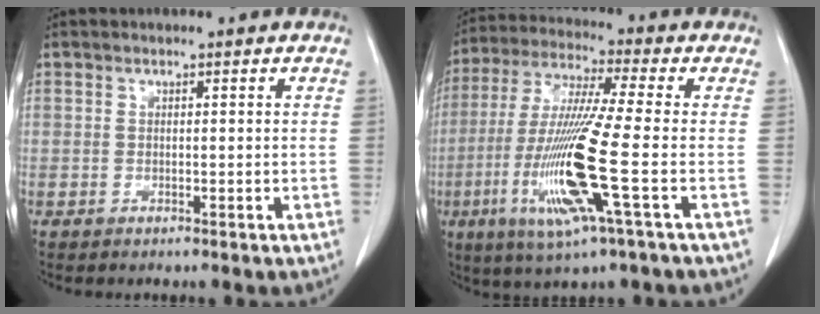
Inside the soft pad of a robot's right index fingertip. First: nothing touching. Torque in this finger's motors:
{"motor_torque": [2.14, 0.00, 0.56, 0.21]}